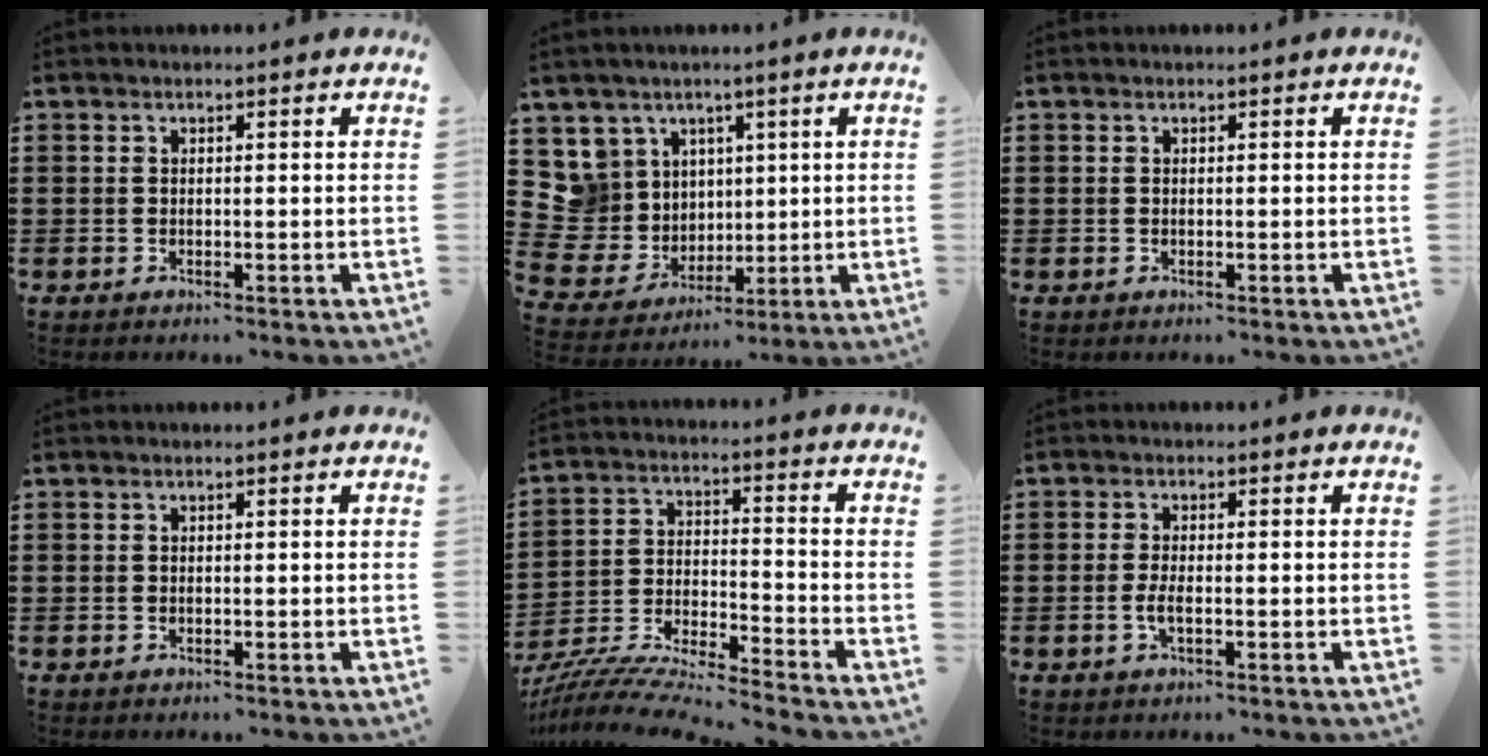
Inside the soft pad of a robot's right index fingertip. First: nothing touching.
{"total": 8.7, "force": [3.0, 8.1, 1.2], "torque": [-0.096, -0.023, 0.060]}
{"total": 0.0}
{"total": 0.0}
{"total": 8.3, "force": [-7.9, -0.1, 2.3], "torque": [-0.058, -0.006, -0.162]}
{"total": 2.2, "force": [-0.6, 0.4, 2.0], "torque": [-0.043, -0.003, -0.013]}